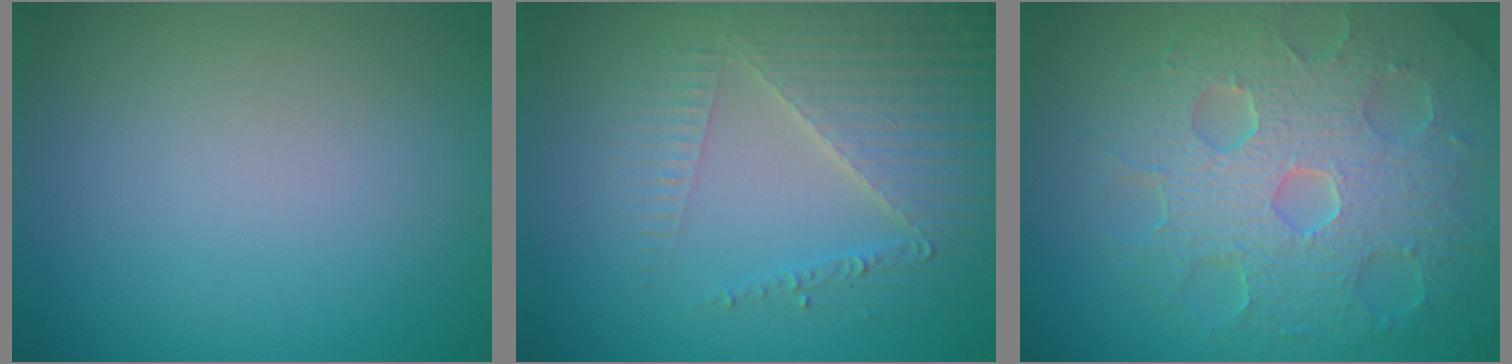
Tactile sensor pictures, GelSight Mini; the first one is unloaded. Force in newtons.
{"total": 4.1, "press": 4.0, "slide": 0.6}
{"total": 8.7, "press": 6.1, "slide": 6.1}